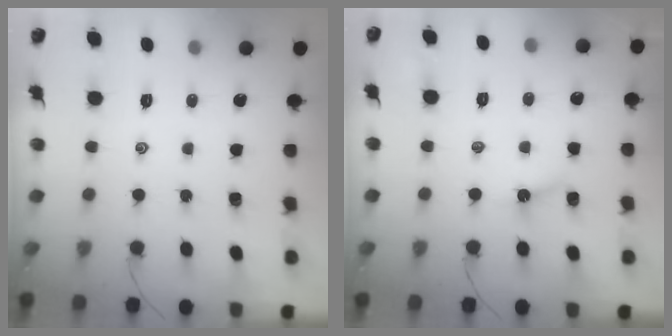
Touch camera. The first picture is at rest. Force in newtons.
{"total": 3.4, "press": 3.4, "slide": 0.4}